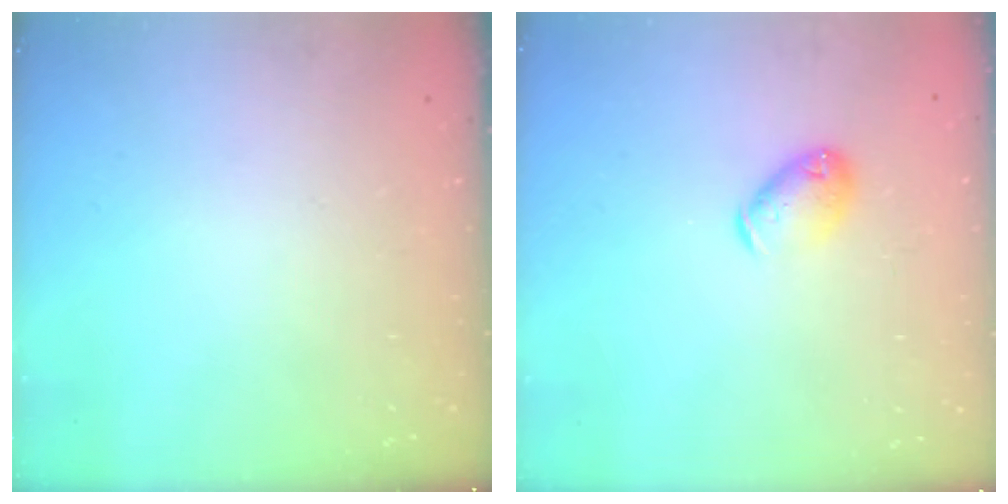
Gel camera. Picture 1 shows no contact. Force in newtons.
{"total": 6.7, "press": 6.7, "slide": 0.8}